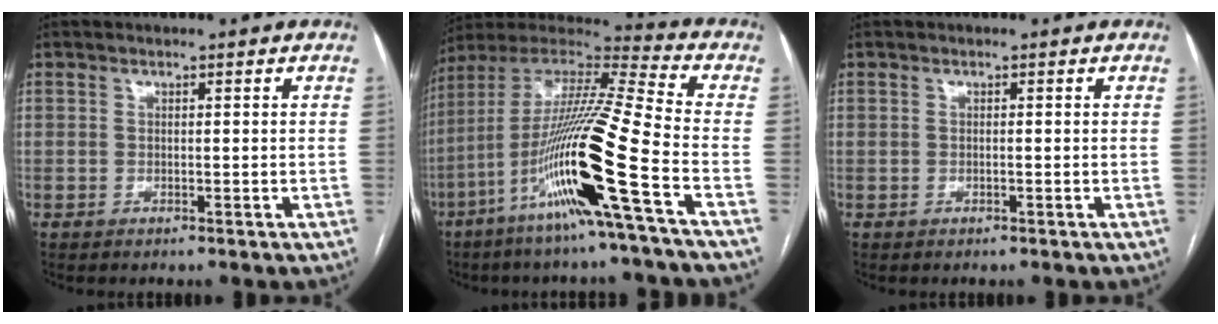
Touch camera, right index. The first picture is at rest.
{"total": 20.4, "force": [-8.0, -1.2, 18.7], "torque": [-0.382, -0.024, -0.163]}
{"total": 0.0}